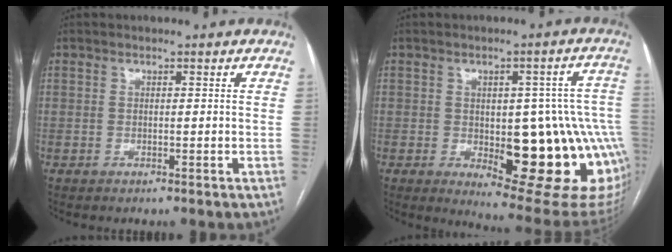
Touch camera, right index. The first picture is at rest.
{"total": 20.4, "force": [-3.8, 6.3, 19.0], "torque": [-0.157, 0.018, -0.023]}